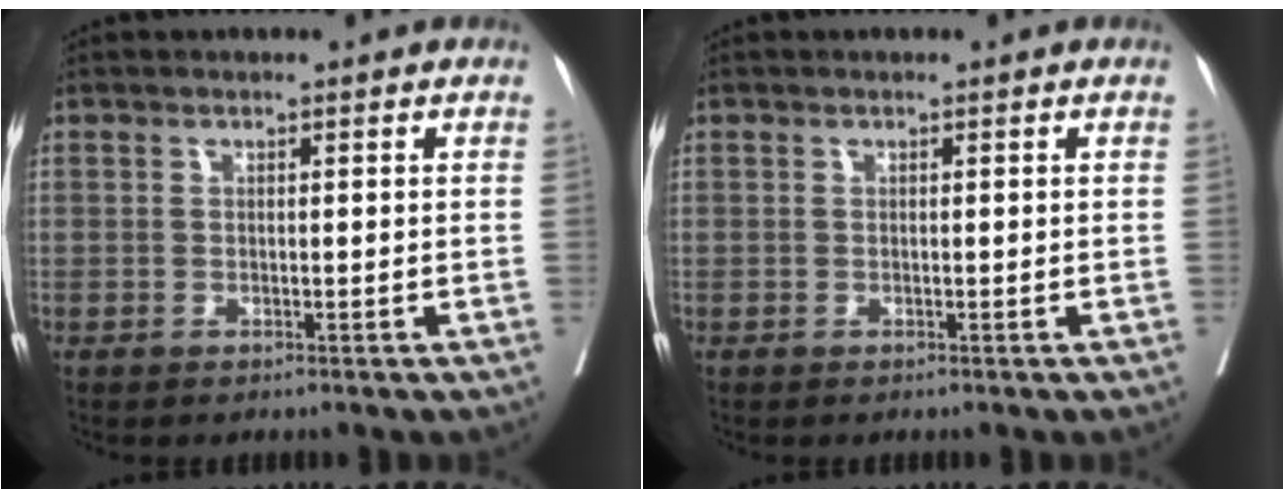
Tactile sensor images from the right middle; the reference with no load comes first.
{"total": 0.0}